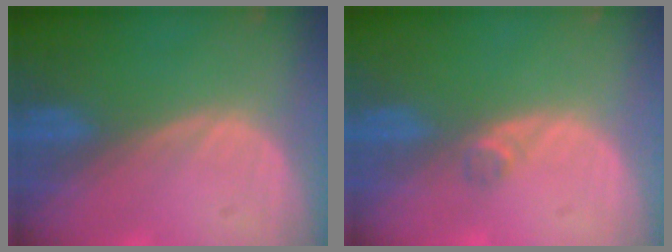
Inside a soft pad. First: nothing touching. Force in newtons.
{"total": 1.3, "press": 1.1, "slide": 0.7}